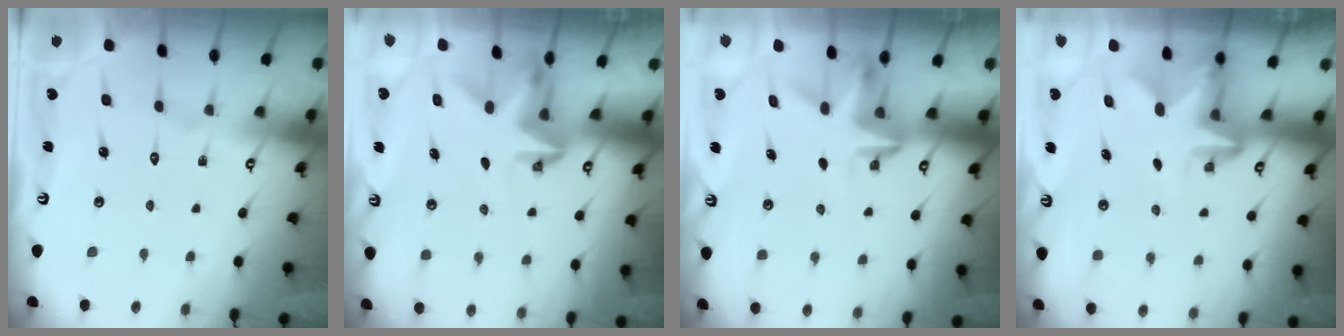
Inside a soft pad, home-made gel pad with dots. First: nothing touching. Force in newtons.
{"total": 3.4, "press": 3.4, "slide": 0.1}
{"total": 3.7, "press": 3.7, "slide": 0.2}
{"total": 2.7, "press": 2.6, "slide": 0.5}